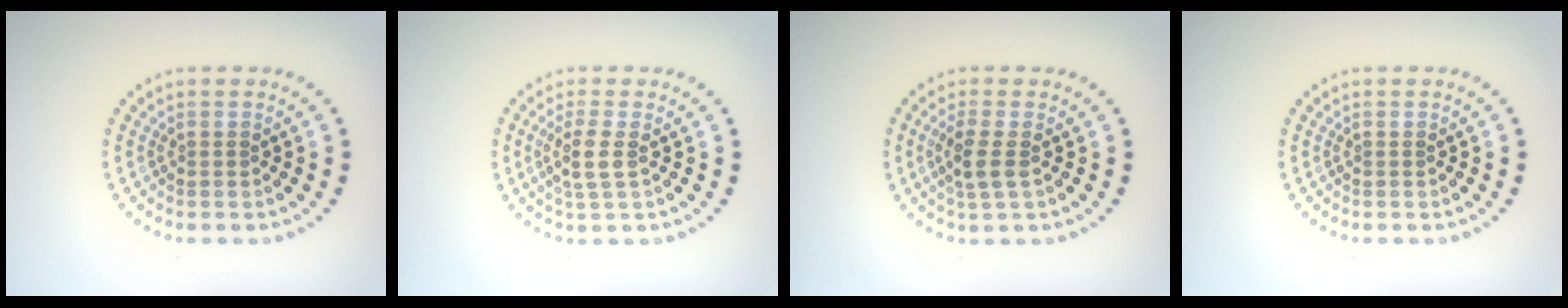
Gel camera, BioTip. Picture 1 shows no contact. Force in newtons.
{"total": 2.3, "press": 2.1, "slide": 1.0}
{"total": 2.4, "press": 2.1, "slide": 1.0}
{"total": 0.0}